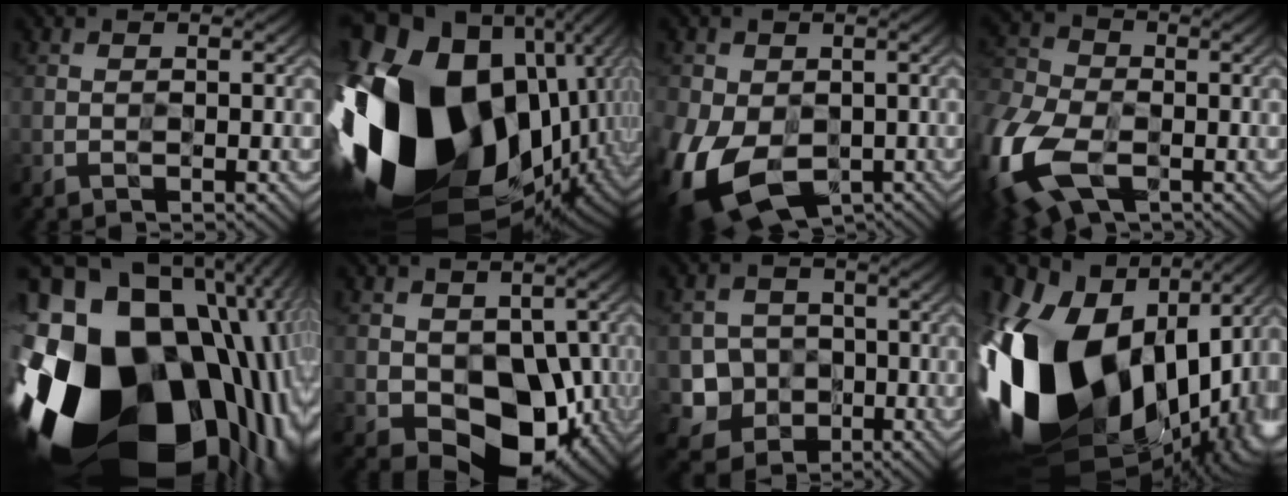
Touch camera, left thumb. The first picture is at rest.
{"total": 23.0, "force": [-3.2, 17.3, 14.8], "torque": [-0.360, -0.063, -0.030]}
{"total": 14.9, "force": [-5.0, 10.1, 9.7], "torque": [-0.206, -0.049, -0.058]}
{"total": 16.8, "force": [-6.8, 10.5, 11.2], "torque": [-0.285, -0.039, -0.109]}
{"total": 23.7, "force": [-5.7, 17.1, 15.3], "torque": [-0.301, -0.051, -0.079]}
{"total": 11.5, "force": [-1.9, 8.2, 7.8], "torque": [-0.115, -0.029, -0.021]}
{"total": 5.1, "force": [-1.5, 4.8, 0.9], "torque": [-0.023, -0.019, -0.033]}
{"total": 22.4, "force": [-1.7, 15.6, 16.0], "torque": [-0.391, -0.072, 0.006]}